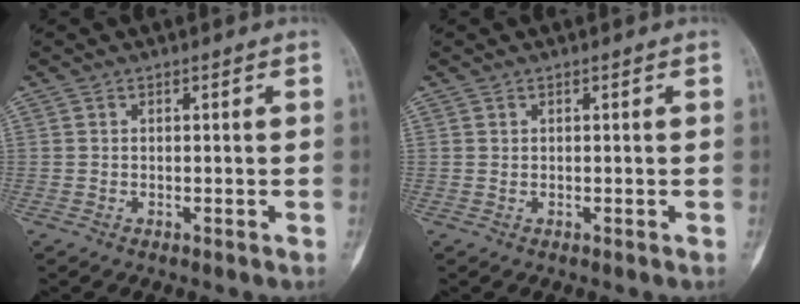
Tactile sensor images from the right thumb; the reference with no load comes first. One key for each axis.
{"total": 0.0}